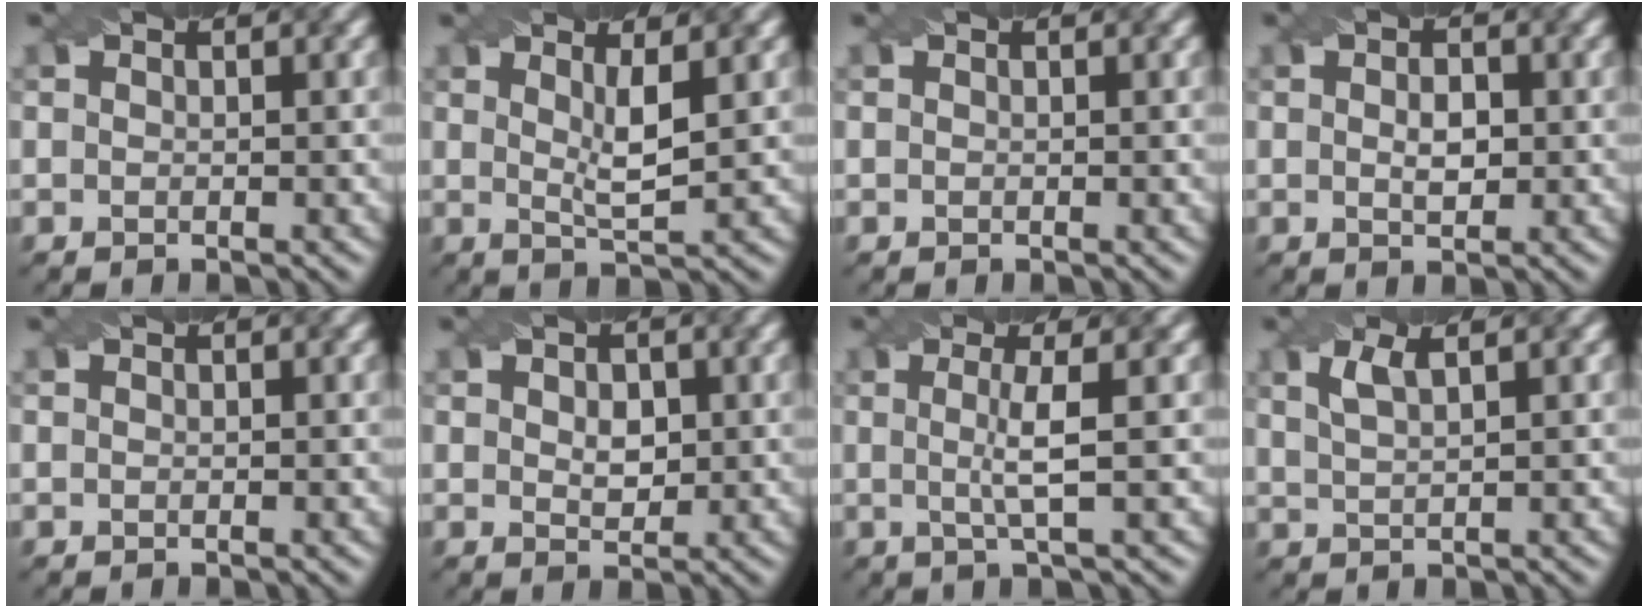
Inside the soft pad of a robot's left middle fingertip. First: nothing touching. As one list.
[{"total": 3.0, "force": [0.8, 0.6, 2.9], "torque": [-0.047, -0.008, 0.014]}, {"total": 0.0}, {"total": 2.1, "force": [0.1, 1.2, 1.8], "torque": [-0.029, -0.002, 0.002]}, {"total": 0.0}, {"total": 2.1, "force": [0.4, 1.4, 1.5], "torque": [-0.025, -0.002, 0.009]}, {"total": 3.2, "force": [0.1, 0.5, 3.2], "torque": [-0.060, -0.002, -0.003]}, {"total": 2.3, "force": [1.2, 0.7, 1.9], "torque": [-0.035, 0.002, 0.024]}]